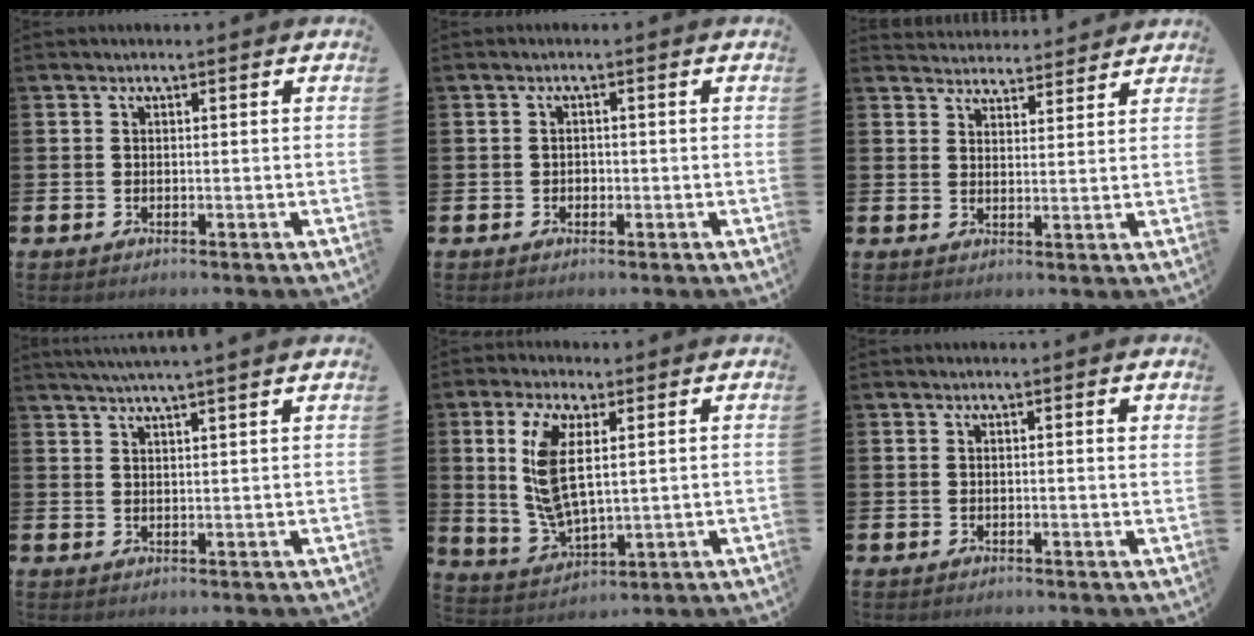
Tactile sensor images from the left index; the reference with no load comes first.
{"total": 0.9, "force": [-0.3, 0.8, 0.3], "torque": [-0.006, 0.005, -0.008]}
{"total": 3.9, "force": [3.8, 0.7, -0.4], "torque": [-0.002, -0.025, 0.068]}
{"total": 3.3, "force": [3.2, -0.9, 0.5], "torque": [-0.021, -0.008, 0.059]}
{"total": 9.3, "force": [3.0, 4.4, 7.7], "torque": [-0.168, 0.001, 0.051]}
{"total": 0.8, "force": [0.6, 0.0, 0.5], "torque": [-0.009, 0.000, 0.010]}